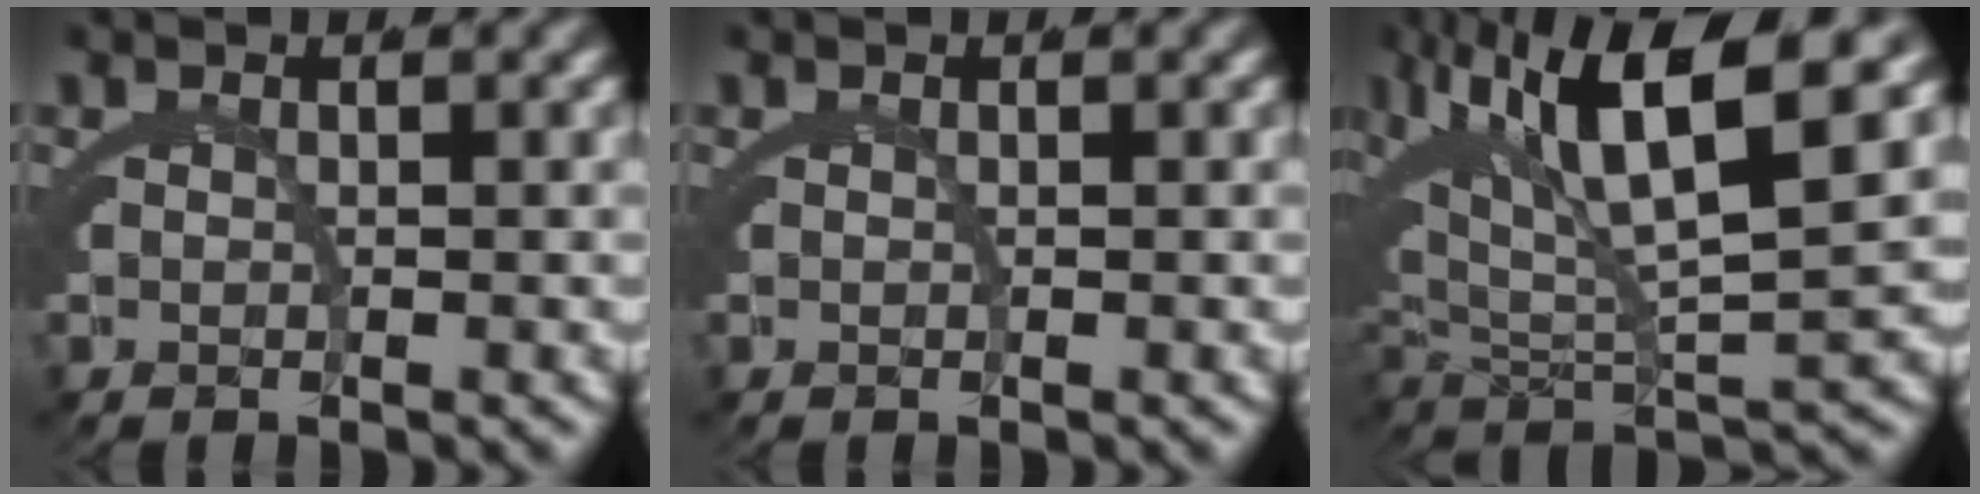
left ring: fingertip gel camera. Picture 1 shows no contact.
{"total": 0.0}
{"total": 12.3, "force": [4.7, 5.4, 10.0], "torque": [-0.190, 0.004, 0.080]}